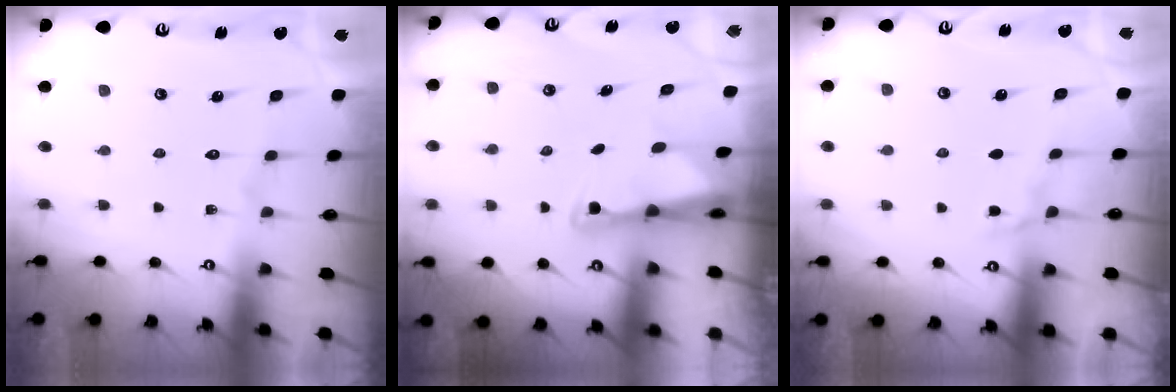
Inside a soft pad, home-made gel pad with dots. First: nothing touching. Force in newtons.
{"total": 2.5, "press": 2.5, "slide": 0.5}
{"total": 4.3, "press": 4.3, "slide": 0.5}